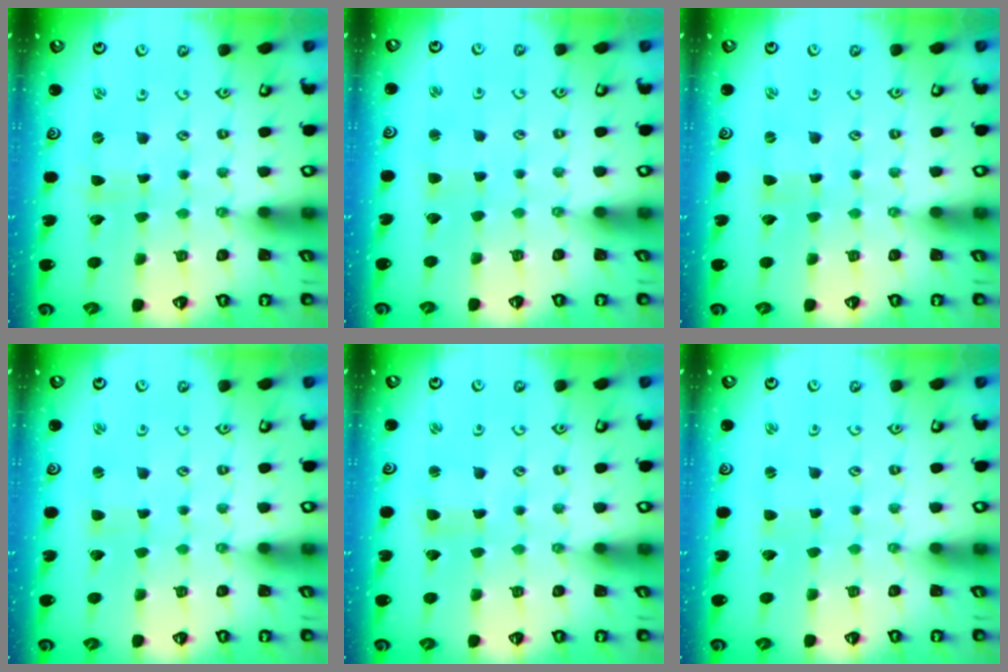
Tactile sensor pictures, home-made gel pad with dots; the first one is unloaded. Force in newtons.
{"total": 2.2, "press": 2.2, "slide": 0.2}
{"total": 0.0}
{"total": 1.2, "press": 1.2, "slide": 0.3}
{"total": 1.1, "press": 1.0, "slide": 0.2}
{"total": 0.8, "press": 0.8, "slide": 0.1}